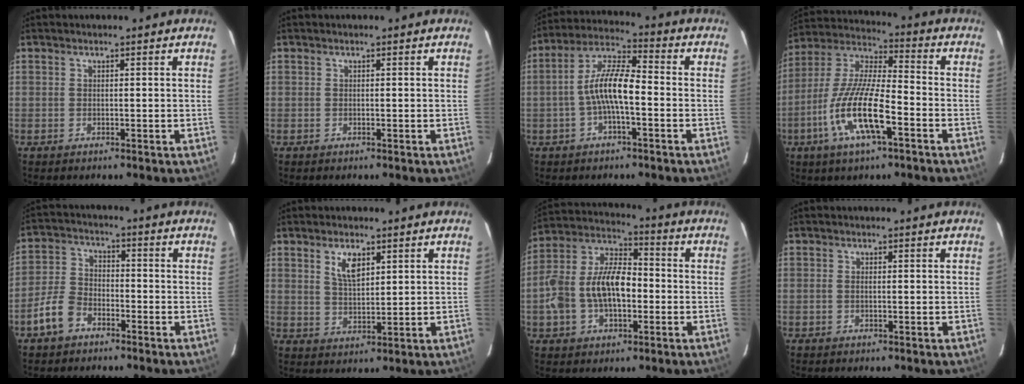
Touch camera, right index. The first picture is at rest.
{"total": 0.0}
{"total": 9.0, "force": [-2.2, 2.4, 8.4], "torque": [-0.179, 0.017, -0.043]}
{"total": 15.8, "force": [-6.5, 4.0, 13.8], "torque": [-0.284, -0.011, -0.130]}
{"total": 7.3, "force": [-4.5, 4.4, 3.6], "torque": [-0.084, 0.015, -0.088]}
{"total": 5.2, "force": [2.7, 2.4, 3.7], "torque": [-0.067, 0.002, 0.054]}
{"total": 14.5, "force": [-2.5, 8.6, 11.4], "torque": [-0.238, 0.019, -0.046]}
{"total": 0.6, "force": [-0.1, 0.3, 0.5], "torque": [-0.011, 0.001, -0.003]}